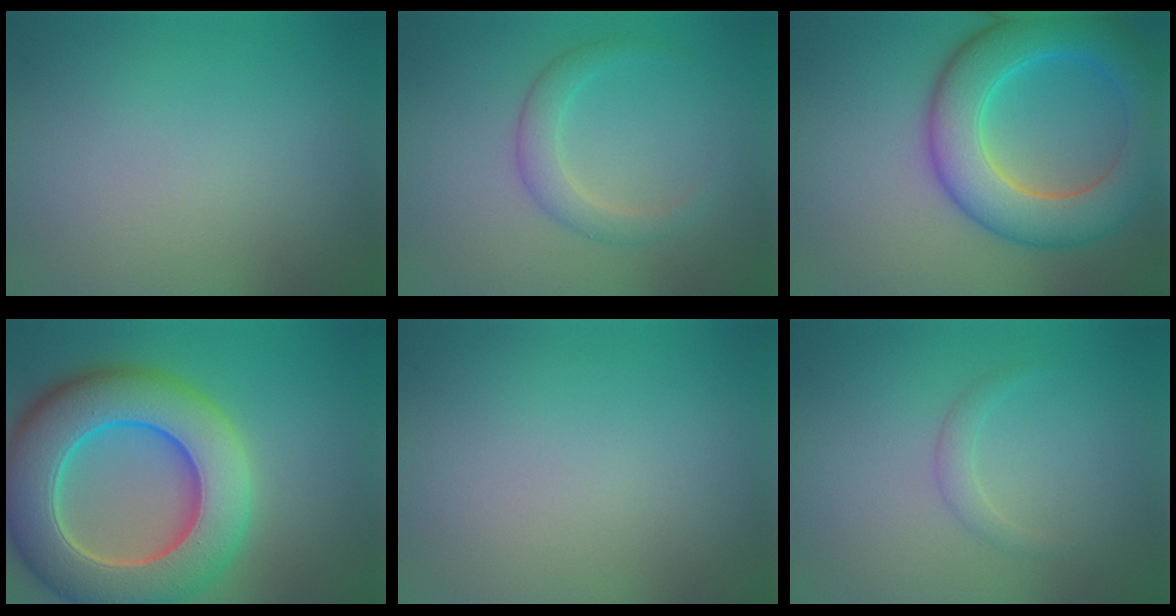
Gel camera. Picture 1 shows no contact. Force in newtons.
{"total": 2.3, "press": 2.3, "slide": 0.0}
{"total": 8.6, "press": 8.6, "slide": 0.1}
{"total": 12.3, "press": 12.2, "slide": 1.1}
{"total": 0.0}
{"total": 1.2, "press": 1.2, "slide": 0.1}